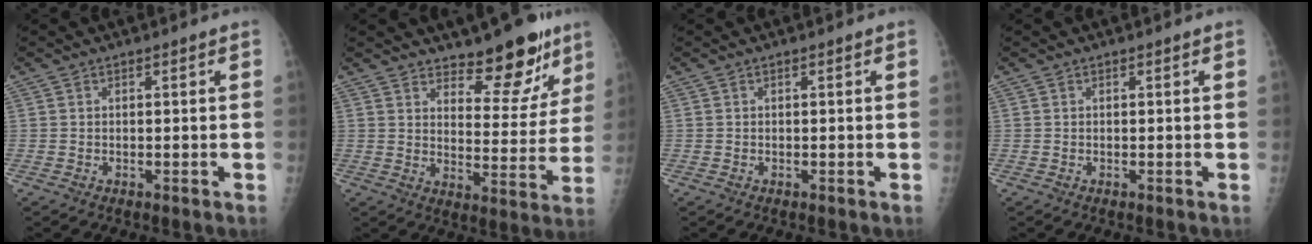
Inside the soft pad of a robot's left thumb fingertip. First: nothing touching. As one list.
[{"total": 12.4, "force": [9.4, 4.8, 6.6], "torque": [-0.038, -0.071, 0.140]}, {"total": 0.0}, {"total": 0.0}]